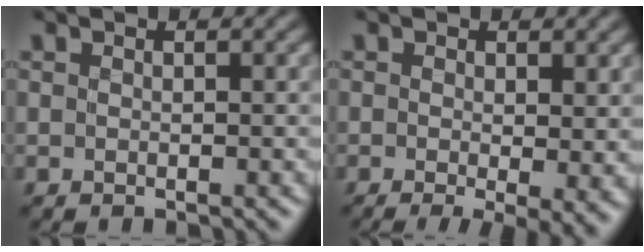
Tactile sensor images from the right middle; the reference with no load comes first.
{"total": 4.0, "force": [-0.4, 1.0, 3.9], "torque": [-0.048, -0.018, -0.003]}